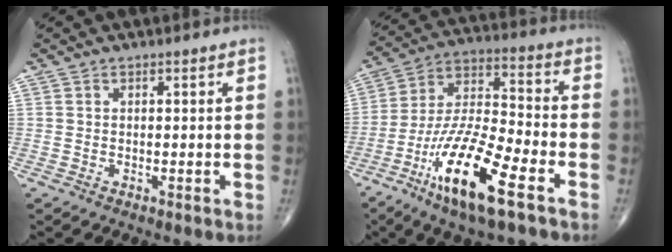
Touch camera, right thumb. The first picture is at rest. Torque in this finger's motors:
{"motor_torque": [3.13, 1.88, 1.36, -1.41, 0.53]}